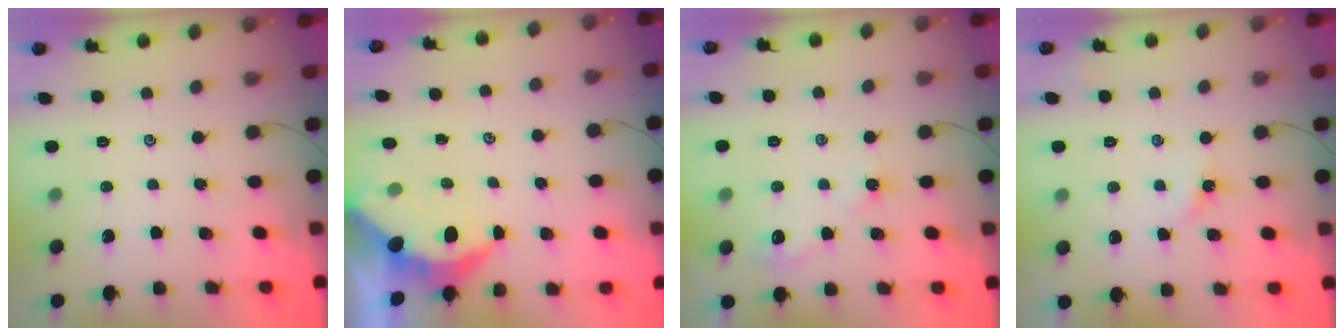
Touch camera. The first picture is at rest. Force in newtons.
{"total": 5.1, "press": 5.1, "slide": 0.2}
{"total": 3.3, "press": 3.3, "slide": 0.5}
{"total": 2.4, "press": 2.4, "slide": 0.3}